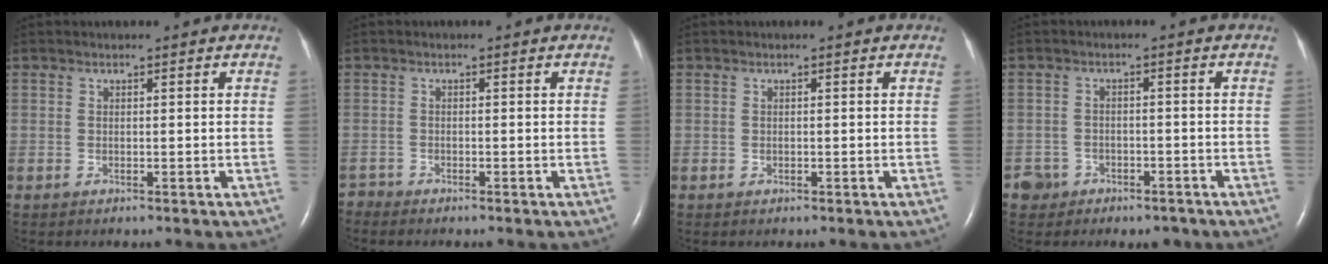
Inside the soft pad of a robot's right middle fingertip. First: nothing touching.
{"total": 1.0, "force": [-0.9, 0.0, -0.4], "torque": [0.007, -0.005, -0.019]}
{"total": 0.0}
{"total": 4.1, "force": [-2.7, 3.1, 0.0], "torque": [0.004, 0.013, -0.040]}